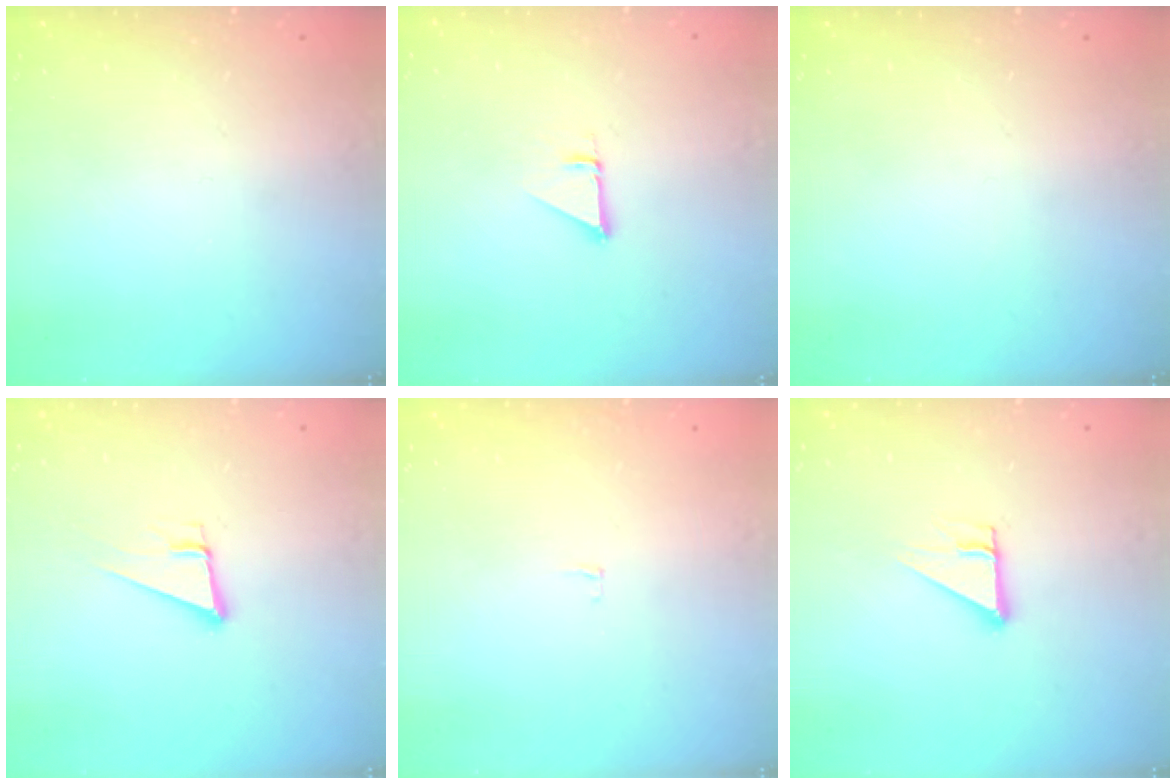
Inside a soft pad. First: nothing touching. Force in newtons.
{"total": 1.0, "press": 1.0, "slide": 0.1}
{"total": 0.0}
{"total": 6.8, "press": 6.3, "slide": 2.5}
{"total": 2.4, "press": 2.4, "slide": 0.2}
{"total": 3.7, "press": 3.7, "slide": 0.2}